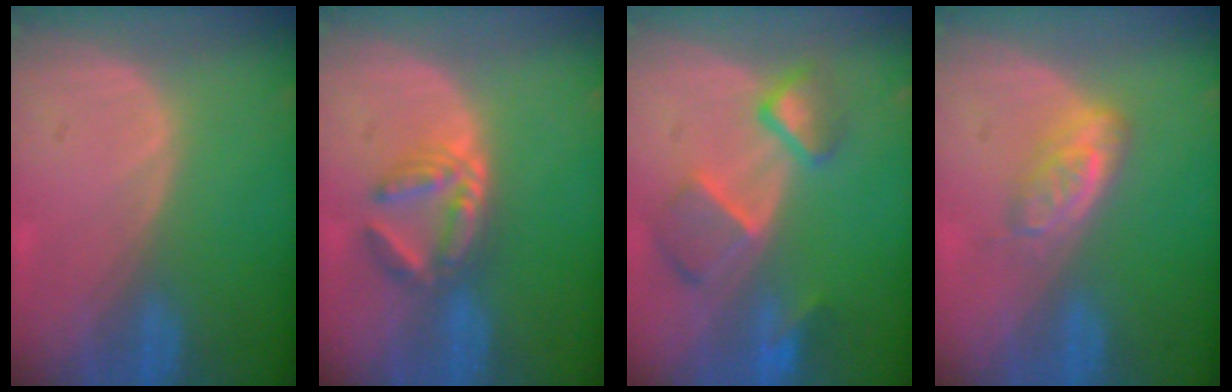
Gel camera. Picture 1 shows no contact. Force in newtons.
{"total": 6.0, "press": 5.4, "slide": 2.7}
{"total": 7.6, "press": 6.7, "slide": 3.6}
{"total": 4.8, "press": 4.2, "slide": 2.2}